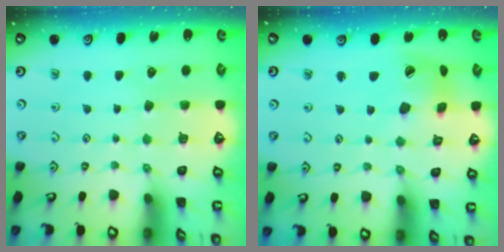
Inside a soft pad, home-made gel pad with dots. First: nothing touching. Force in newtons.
{"total": 11.4, "press": 11.3, "slide": 1.5}